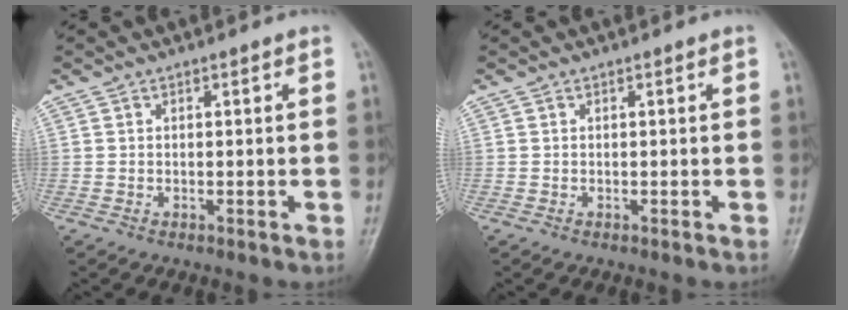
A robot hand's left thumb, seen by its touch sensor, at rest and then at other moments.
{"total": 0.0}